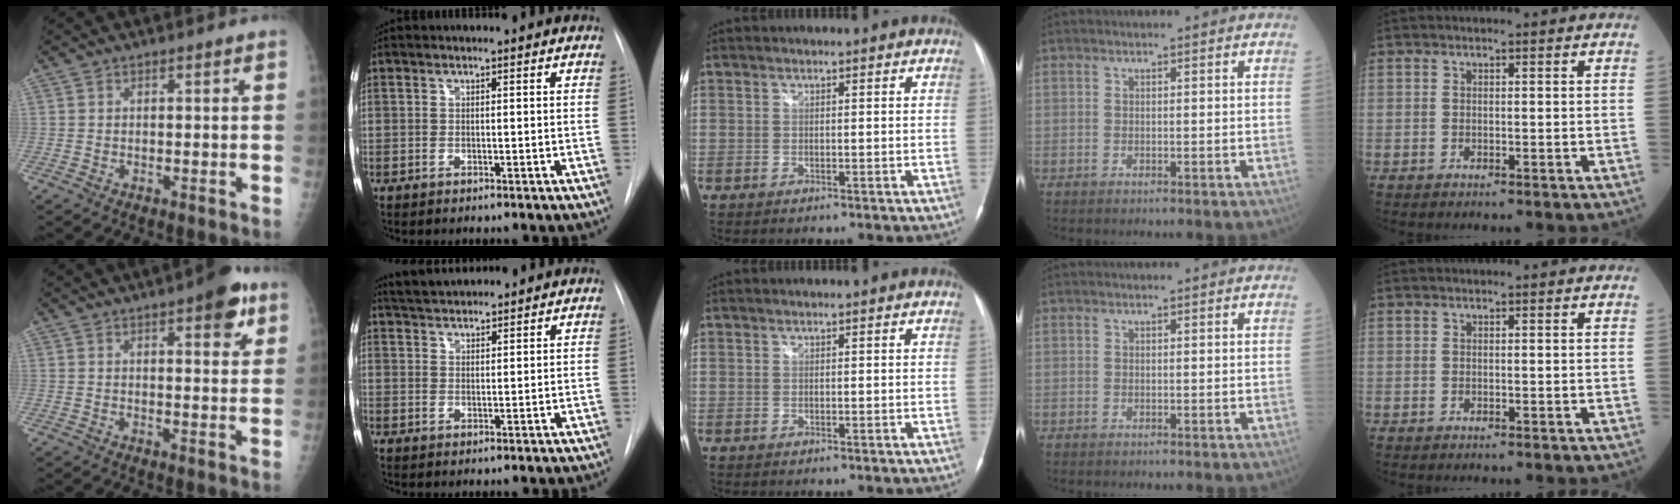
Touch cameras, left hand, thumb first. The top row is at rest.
{"thumb": {"total": 10.9, "force": [5.8, 3.7, 8.5], "torque": [-0.083, -0.021, 0.070]}, "index": {"total": 5.9, "force": [5.6, 0.9, 1.6], "torque": [-0.032, 0.032, 0.096]}}